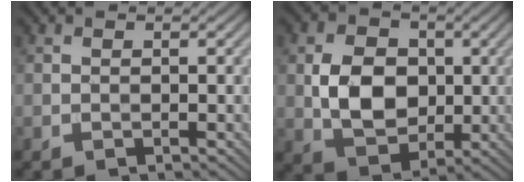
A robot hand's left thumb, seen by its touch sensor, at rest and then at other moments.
{"total": 7.8, "force": [0.2, 5.9, 5.1], "torque": [-0.106, -0.001, 0.003]}